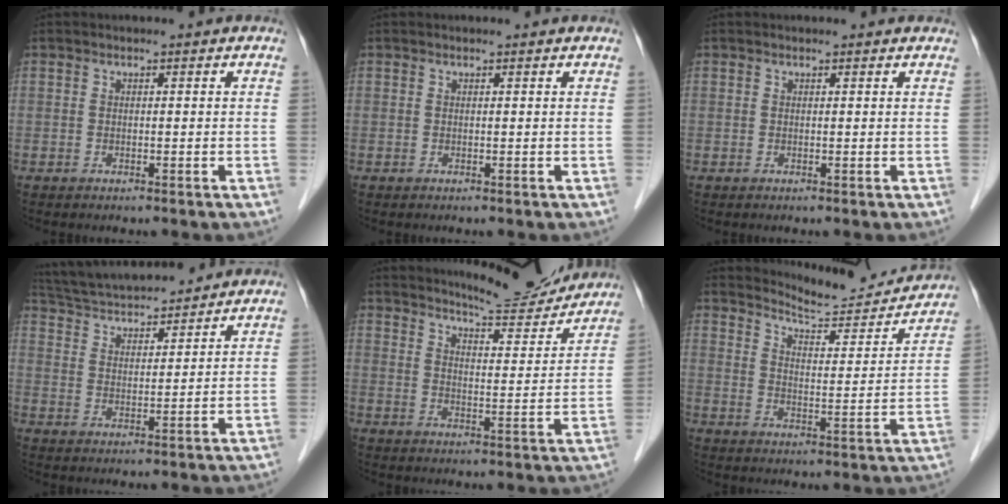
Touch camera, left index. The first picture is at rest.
{"total": 0.0}
{"total": 1.6, "force": [1.4, 0.4, 0.6], "torque": [-0.012, 0.008, 0.007]}
{"total": 14.0, "force": [12.9, 1.9, 5.0], "torque": [-0.094, 0.027, 0.217]}
{"total": 11.0, "force": [10.6, 1.1, 2.6], "torque": [-0.036, -0.021, 0.141]}
{"total": 12.4, "force": [12.2, 0.6, 1.6], "torque": [-0.026, -0.035, 0.161]}